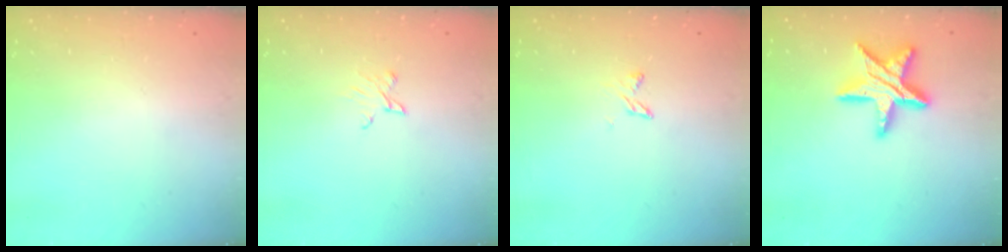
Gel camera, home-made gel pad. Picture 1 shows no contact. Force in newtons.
{"total": 3.6, "press": 3.6, "slide": 0.4}
{"total": 2.5, "press": 2.5, "slide": 0.5}
{"total": 16.8, "press": 16.8, "slide": 1.1}